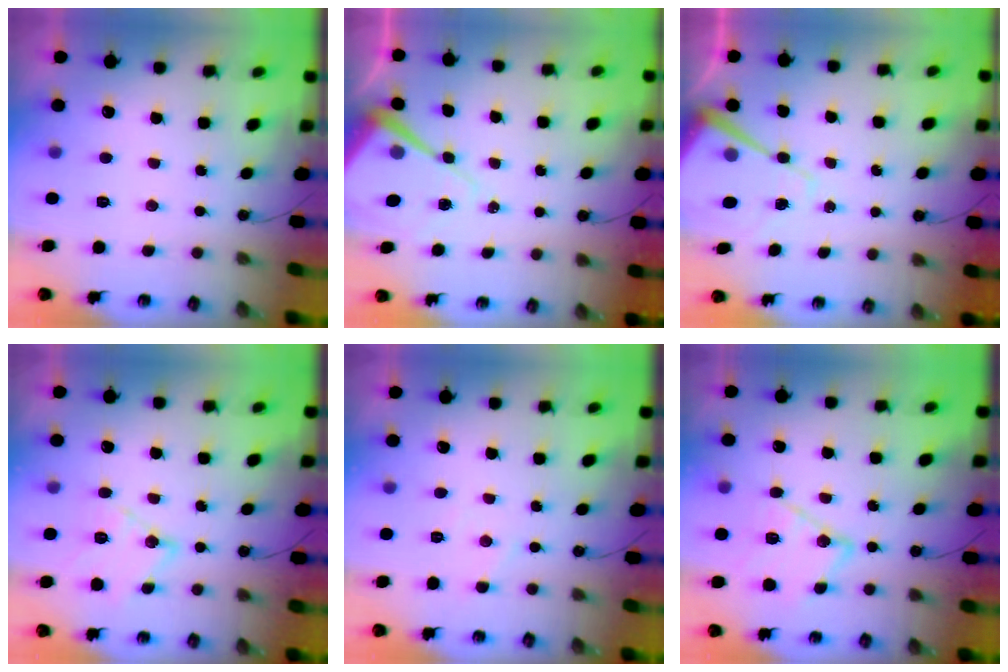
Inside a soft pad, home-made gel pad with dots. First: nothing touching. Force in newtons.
{"total": 10.6, "press": 10.6, "slide": 0.9}
{"total": 11.7, "press": 11.6, "slide": 1.2}
{"total": 12.8, "press": 12.7, "slide": 0.8}
{"total": 4.6, "press": 4.5, "slide": 0.8}
{"total": 16.2, "press": 16.2, "slide": 1.1}